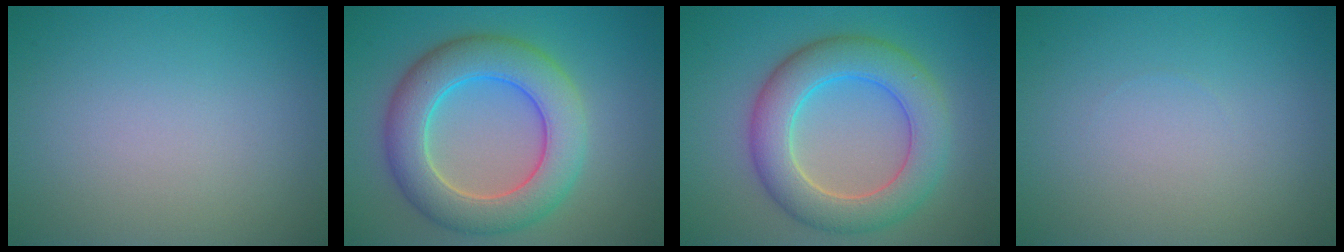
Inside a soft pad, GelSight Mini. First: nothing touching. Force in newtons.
{"total": 8.0, "press": 8.0, "slide": 0.4}
{"total": 7.2, "press": 7.1, "slide": 0.6}
{"total": 0.0}